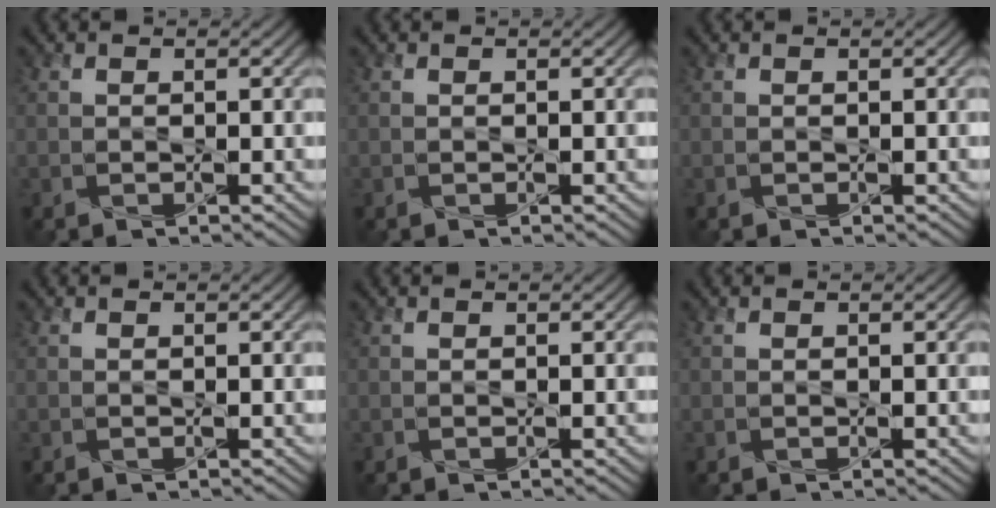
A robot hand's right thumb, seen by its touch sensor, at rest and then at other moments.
{"total": 0.0}
{"total": 0.0}
{"total": 0.0}
{"total": 0.0}
{"total": 0.0}